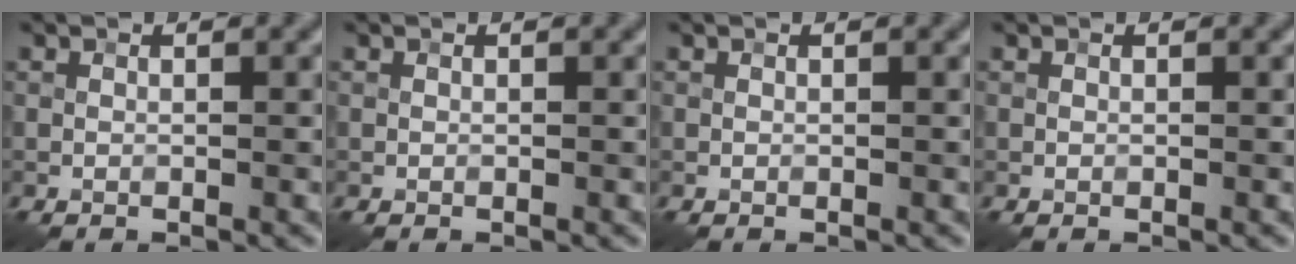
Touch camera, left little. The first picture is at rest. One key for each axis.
{"total": 0.0}
{"total": 0.0}
{"total": 0.0}